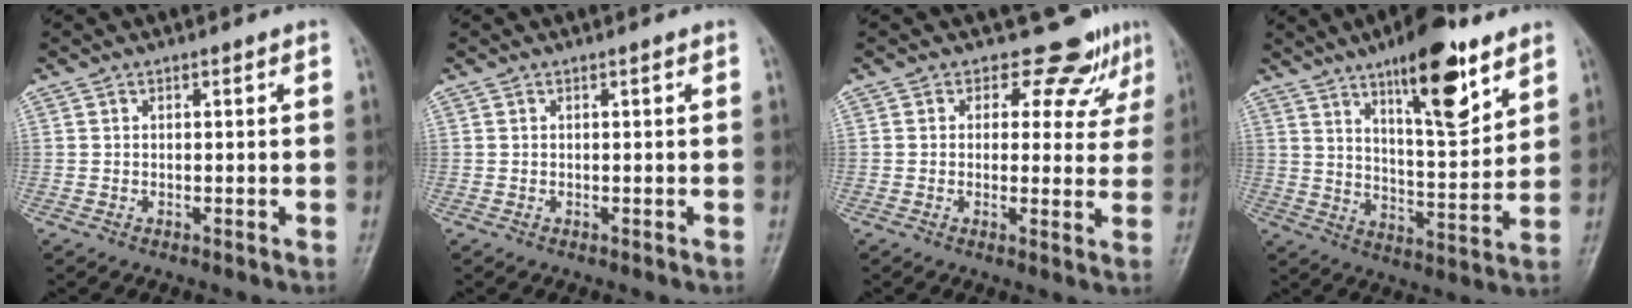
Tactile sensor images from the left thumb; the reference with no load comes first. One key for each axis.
{"total": 0.0}
{"total": 6.6, "fx": 5.0, "fy": 3.9, "fz": 1.7, "tx": 0.014, "ty": -0.033, "tz": 0.051}
{"total": 15.9, "fx": 9.5, "fy": 4.9, "fz": 11.8, "tx": -0.152, "ty": -0.055, "tz": 0.152}